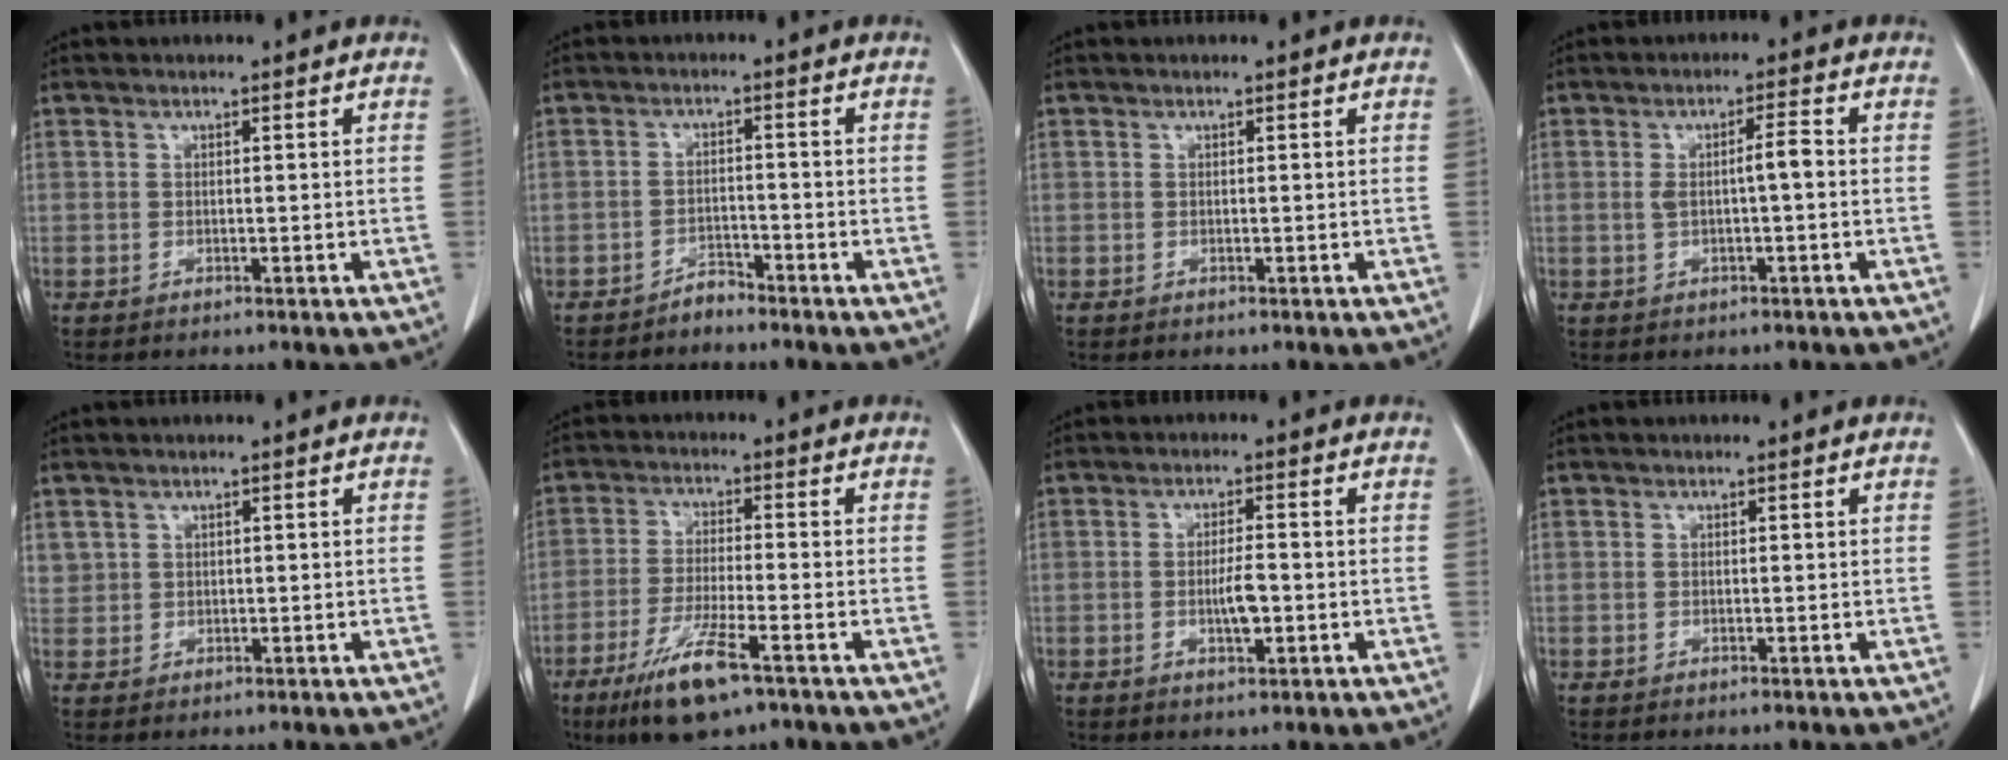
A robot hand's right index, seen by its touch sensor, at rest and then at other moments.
{"total": 2.1, "force": [-2.0, 0.6, 0.2], "torque": [0.001, 0.001, -0.034]}
{"total": 0.0}
{"total": 3.6, "force": [-0.1, 0.4, 3.5], "torque": [-0.064, 0.008, 0.000]}
{"total": 1.9, "force": [1.0, 1.7, 0.2], "torque": [0.010, 0.007, 0.016]}
{"total": 9.7, "force": [-5.8, 1.2, 7.7], "torque": [-0.153, -0.023, -0.102]}
{"total": 3.7, "force": [-0.8, 0.8, 3.6], "torque": [-0.065, -0.001, -0.011]}
{"total": 0.0}